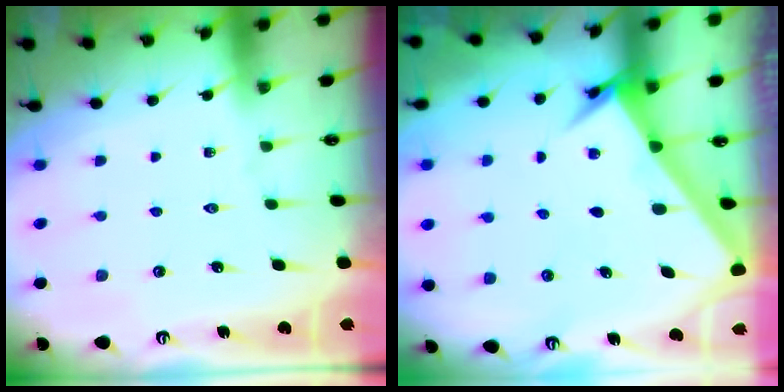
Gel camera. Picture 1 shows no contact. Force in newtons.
{"total": 3.4, "press": 3.4, "slide": 0.3}